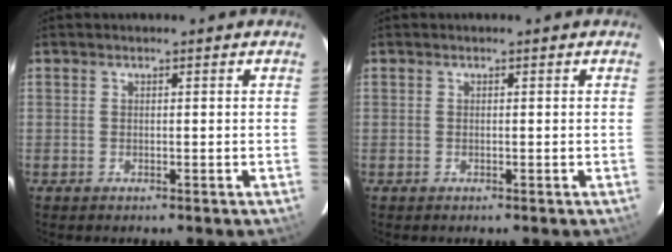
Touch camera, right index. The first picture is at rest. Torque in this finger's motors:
{"motor_torque": [0.00, 0.00, 0.04, 0.00]}